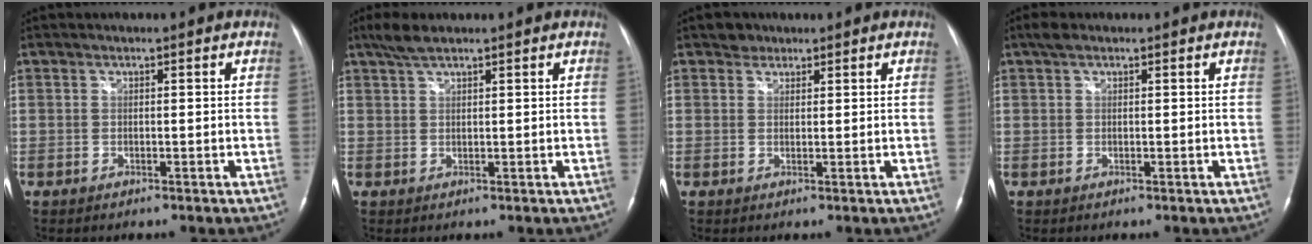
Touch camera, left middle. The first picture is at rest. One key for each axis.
{"total": 3.2, "fx": 2.5, "fy": 0.5, "fz": 1.9, "tx": -0.047, "ty": 0.009, "tz": 0.053}
{"total": 1.8, "fx": 1.4, "fy": 1.2, "fz": 0.0, "tx": 0.002, "ty": 0.002, "tz": 0.019}
{"total": 1.7, "fx": 1.2, "fy": 0.7, "fz": 0.9, "tx": -0.021, "ty": 0.017, "tz": 0.022}